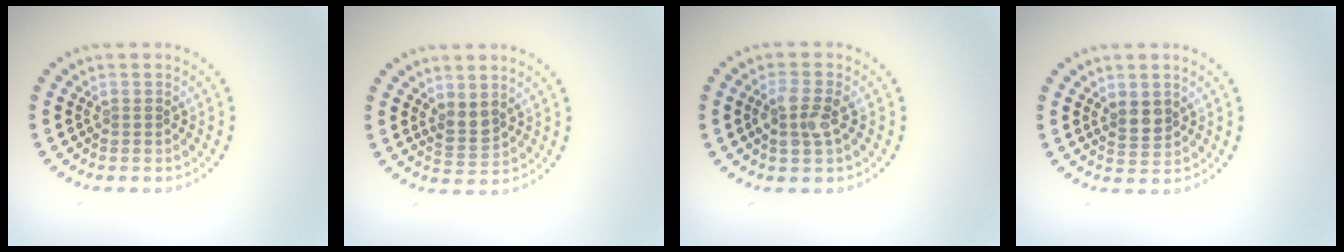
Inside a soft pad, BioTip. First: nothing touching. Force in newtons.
{"total": 1.7, "press": 1.4, "slide": 0.9}
{"total": 2.5, "press": 2.5, "slide": 0.5}
{"total": 1.9, "press": 1.7, "slide": 0.8}